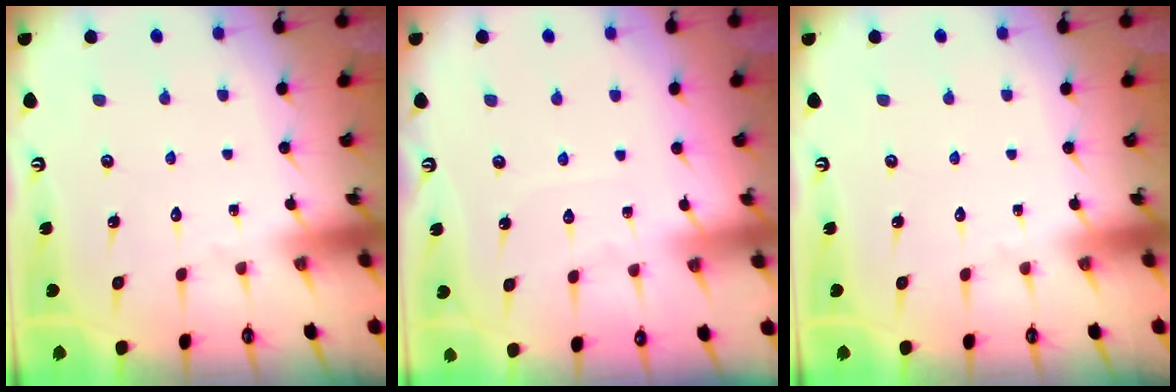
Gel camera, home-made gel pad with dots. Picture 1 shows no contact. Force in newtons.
{"total": 2.4, "press": 2.4, "slide": 0.3}
{"total": 0.0}